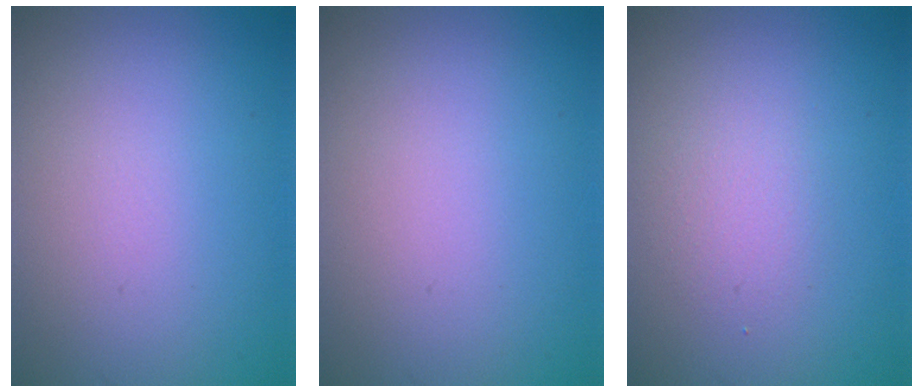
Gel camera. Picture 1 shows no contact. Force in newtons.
{"total": 0.0}
{"total": 1.7, "press": 1.7, "slide": 0.1}